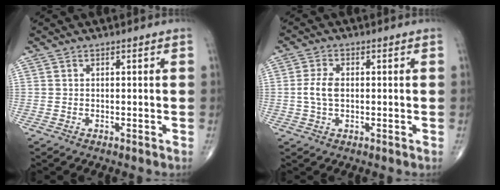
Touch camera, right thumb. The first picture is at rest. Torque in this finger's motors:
{"motor_torque": [0.52, -0.27, 0.95, 0.00, -0.07]}